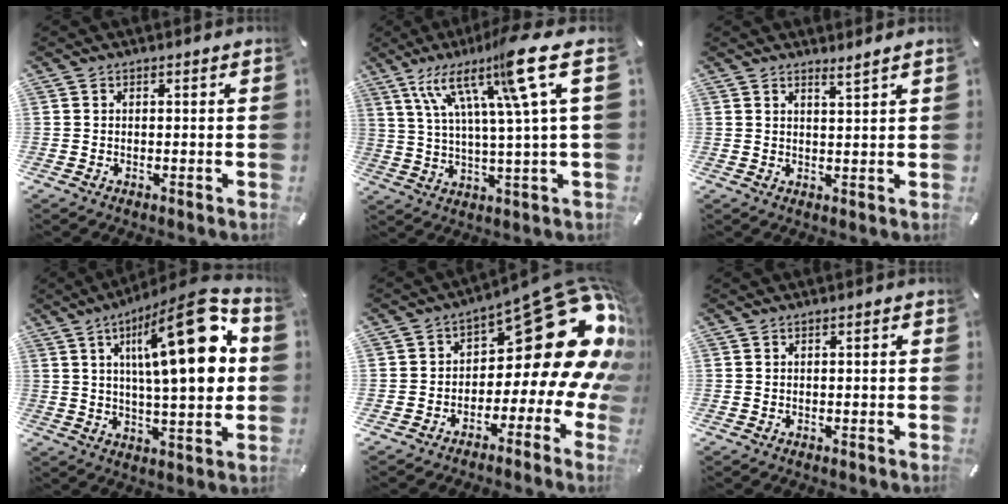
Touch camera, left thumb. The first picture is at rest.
{"total": 20.6, "force": [10.4, 3.1, 17.6], "torque": [-0.305, -0.052, 0.147]}
{"total": 2.4, "force": [2.3, -0.5, 0.7], "torque": [-0.016, -0.016, 0.041]}
{"total": 24.3, "force": [7.1, 8.3, 21.8], "torque": [-0.330, -0.032, 0.094]}
{"total": 24.2, "force": [8.7, 11.6, 19.4], "torque": [-0.244, -0.081, 0.155]}
{"total": 0.8, "force": [-0.1, 0.2, 0.8], "torque": [-0.014, 0.001, -0.003]}